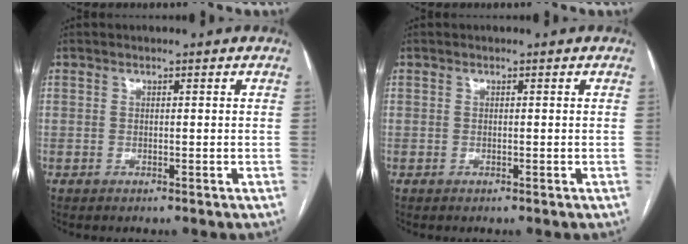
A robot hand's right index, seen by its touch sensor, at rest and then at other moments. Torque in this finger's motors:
{"motor_torque": [0.01, 0.01, 0.02, 0.01]}